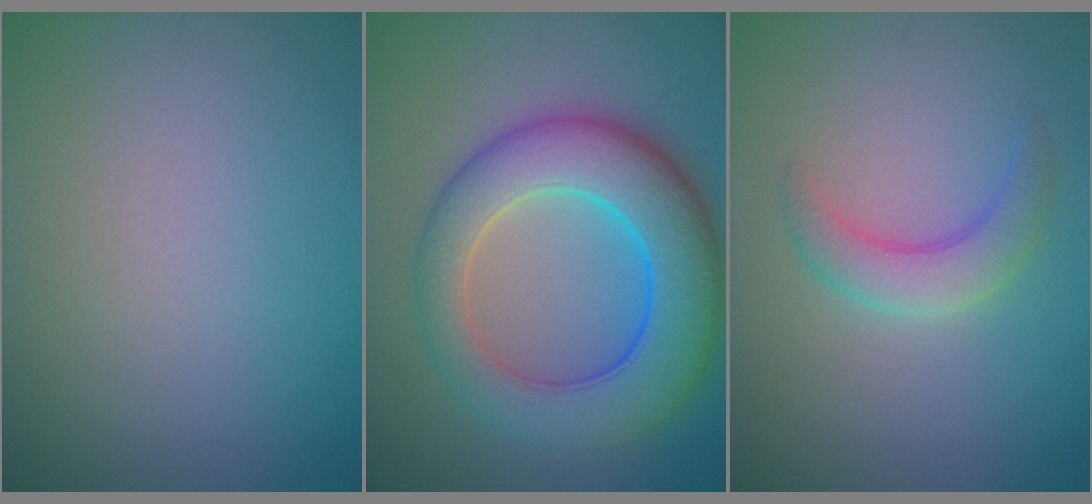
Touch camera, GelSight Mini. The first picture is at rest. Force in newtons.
{"total": 10.0, "press": 10.0, "slide": 0.2}
{"total": 3.0, "press": 3.0, "slide": 0.2}